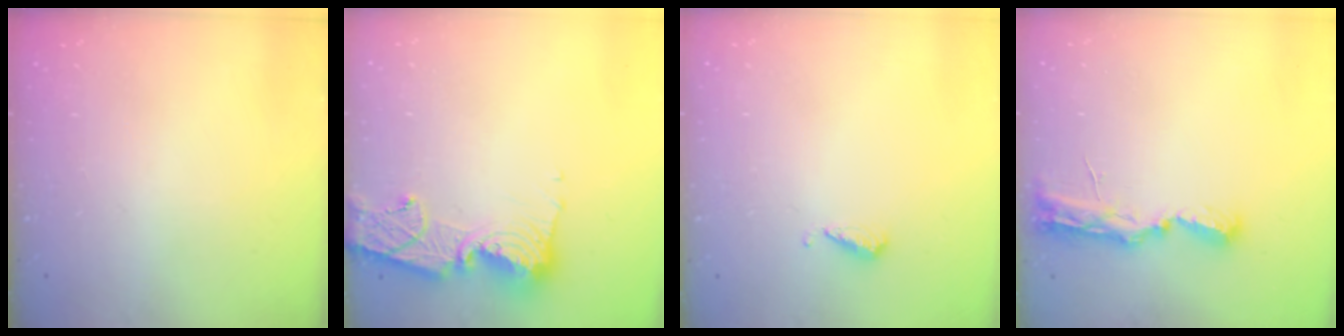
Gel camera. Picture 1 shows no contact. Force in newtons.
{"total": 13.0, "press": 12.9, "slide": 1.3}
{"total": 3.6, "press": 3.6, "slide": 0.3}
{"total": 8.3, "press": 8.3, "slide": 1.0}